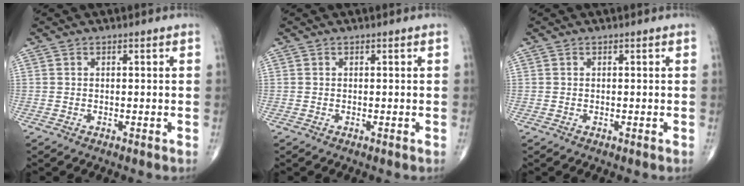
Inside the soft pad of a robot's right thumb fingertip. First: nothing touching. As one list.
[{"total": 0.0}, {"total": 0.0}]